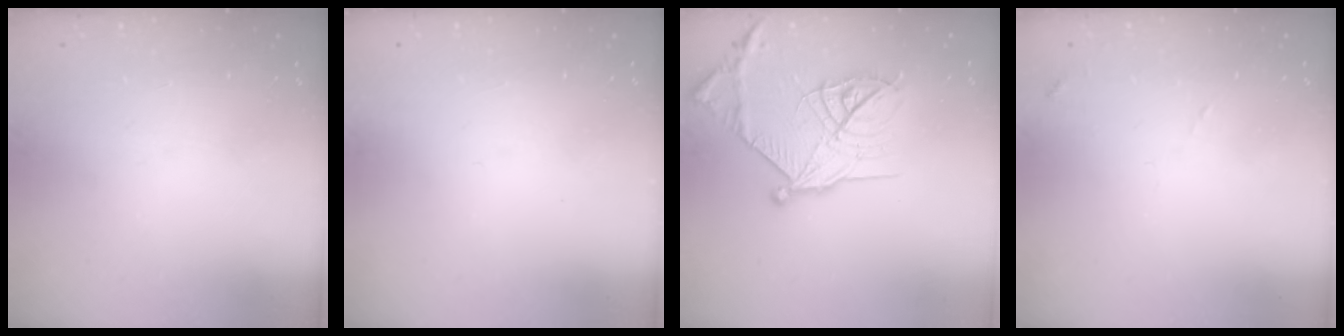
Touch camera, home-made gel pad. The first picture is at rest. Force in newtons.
{"total": 1.5, "press": 1.5, "slide": 0.1}
{"total": 18.5, "press": 18.4, "slide": 1.6}
{"total": 6.3, "press": 6.3, "slide": 0.5}